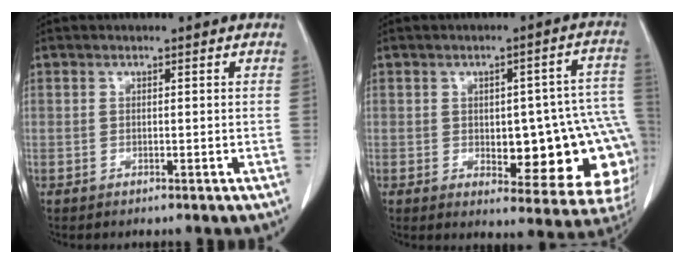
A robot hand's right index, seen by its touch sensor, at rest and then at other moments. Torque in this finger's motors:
{"motor_torque": [0.93, -0.47, 0.26, 0.06]}